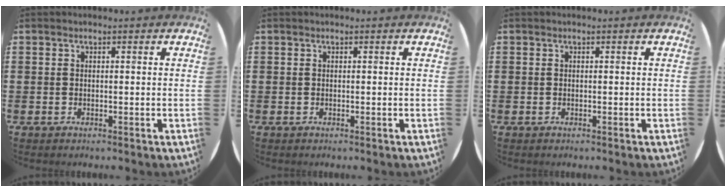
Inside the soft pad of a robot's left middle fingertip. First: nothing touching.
{"total": 0.0}
{"total": 0.0}